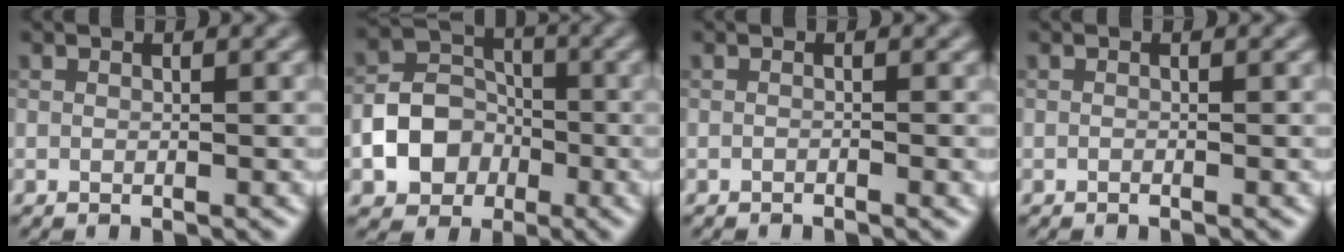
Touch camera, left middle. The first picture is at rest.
{"total": 5.5, "force": [-2.0, 4.4, 2.5], "torque": [-0.035, 0.001, -0.046]}
{"total": 0.7, "force": [-0.5, 0.1, 0.5], "torque": [-0.007, -0.001, -0.008]}
{"total": 0.0}